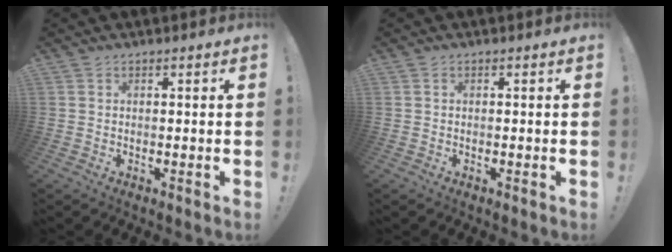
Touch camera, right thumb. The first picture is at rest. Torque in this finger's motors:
{"motor_torque": [-0.06, 0.05, 0.27, -0.13, 0.00]}